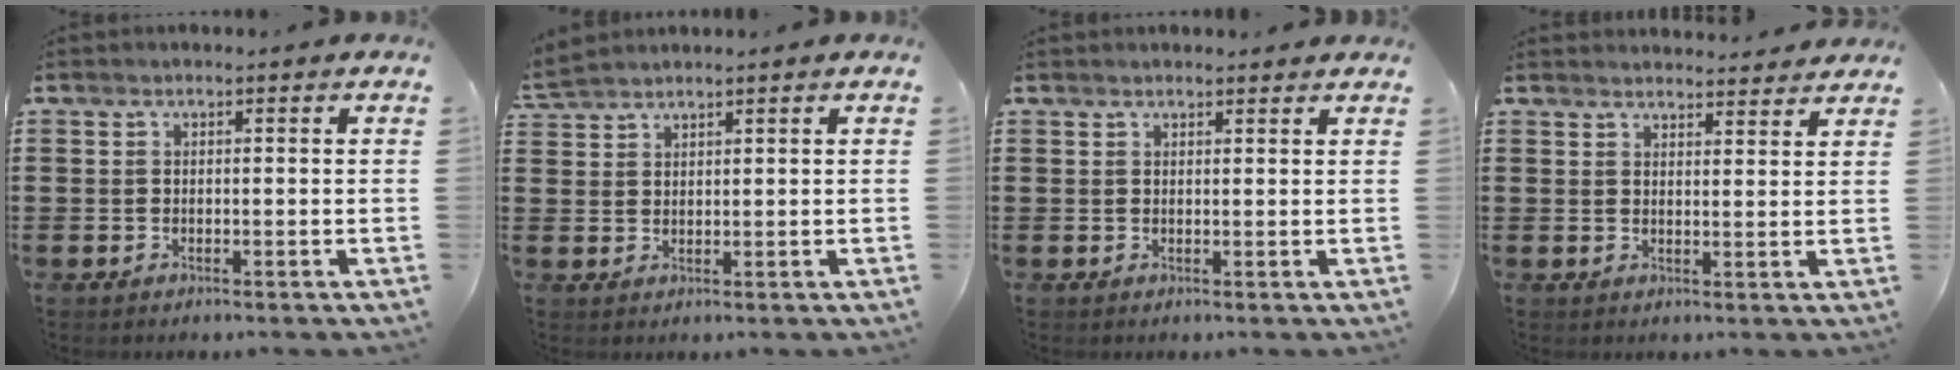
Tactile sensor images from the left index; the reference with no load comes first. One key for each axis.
{"total": 2.3, "fx": 2.3, "fy": 0.2, "fz": 0.3, "tx": -0.012, "ty": -0.001, "tz": 0.046}
{"total": 1.1, "fx": 1.1, "fy": 0.1, "fz": 0.2, "tx": -0.005, "ty": 0.000, "tz": 0.021}
{"total": 2.8, "fx": 2.8, "fy": 0.2, "fz": 0.1, "tx": -0.002, "ty": -0.013, "tz": 0.051}